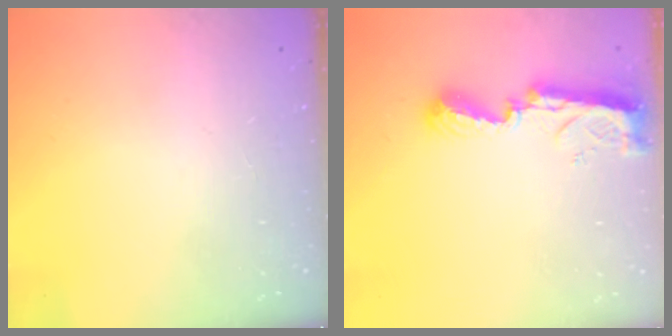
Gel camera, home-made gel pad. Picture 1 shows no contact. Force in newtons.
{"total": 9.0, "press": 9.0, "slide": 0.5}